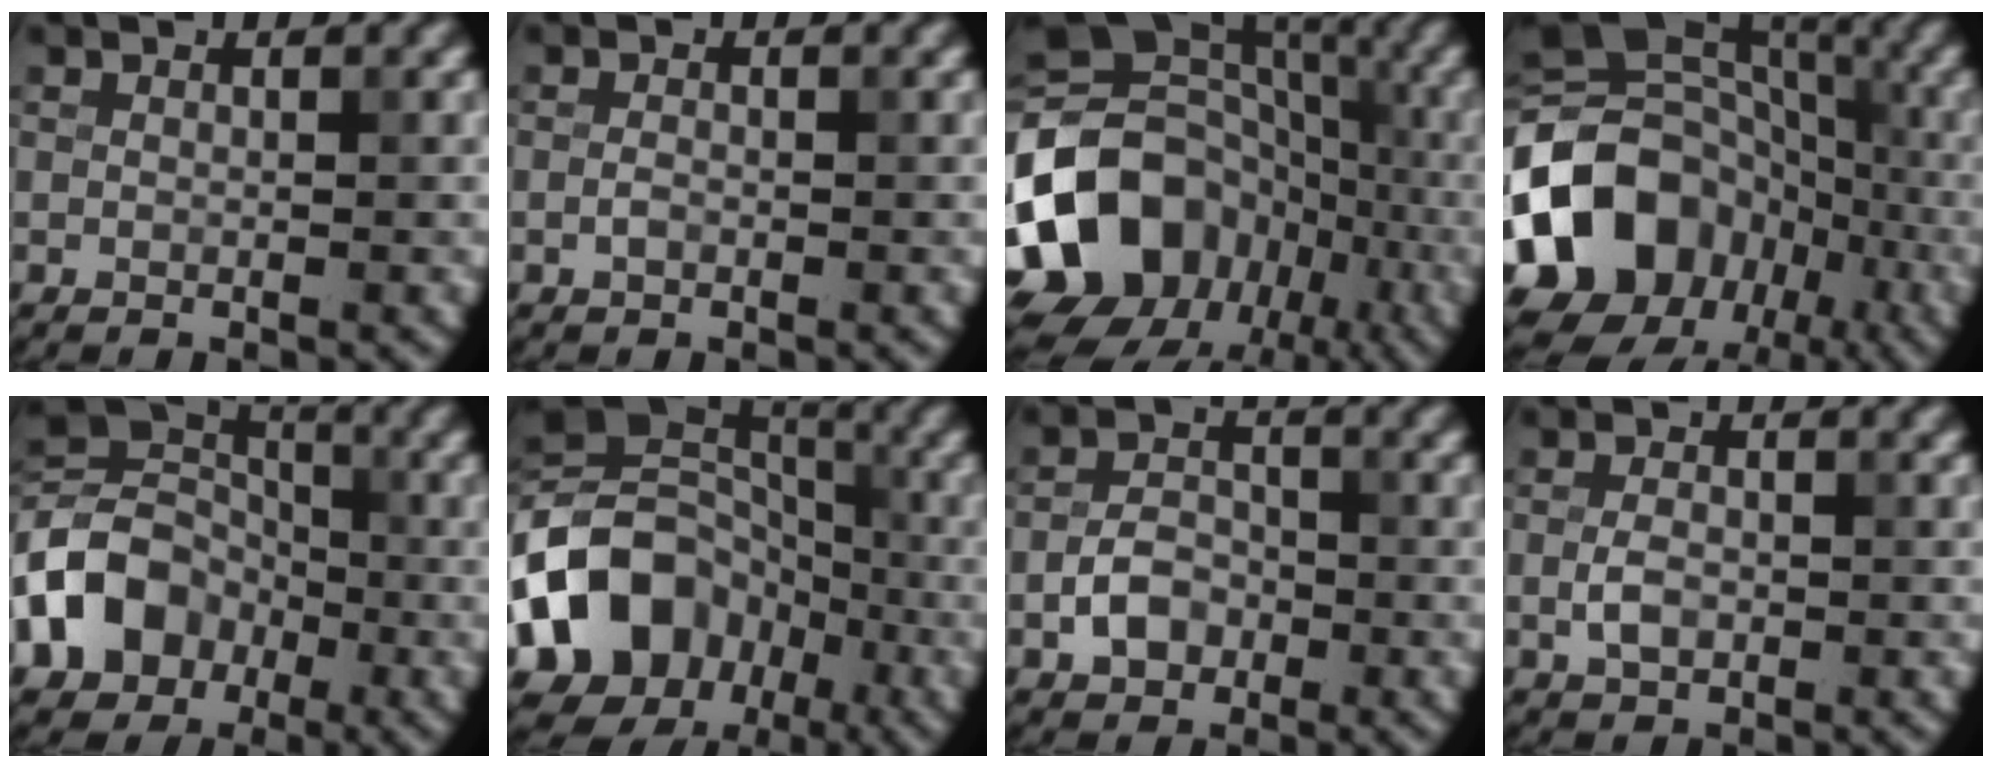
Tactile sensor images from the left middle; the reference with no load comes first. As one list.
[{"total": 0.8, "force": [-0.3, 0.4, 0.5], "torque": [-0.012, 0.000, -0.007]}, {"total": 15.7, "force": [-6.1, 12.2, 7.9], "torque": [-0.169, 0.018, -0.119]}, {"total": 15.1, "force": [-5.7, 11.8, 7.5], "torque": [-0.161, 0.009, -0.116]}, {"total": 8.0, "force": [-2.8, 6.4, 3.9], "torque": [-0.065, 0.003, -0.066]}, {"total": 11.7, "force": [-4.5, 9.3, 5.5], "torque": [-0.101, 0.000, -0.086]}, {"total": 3.2, "force": [-1.3, 2.3, 1.8], "torque": [-0.027, 0.006, -0.028]}, {"total": 2.1, "force": [-0.4, 1.3, 1.5], "torque": [-0.033, 0.000, -0.009]}]